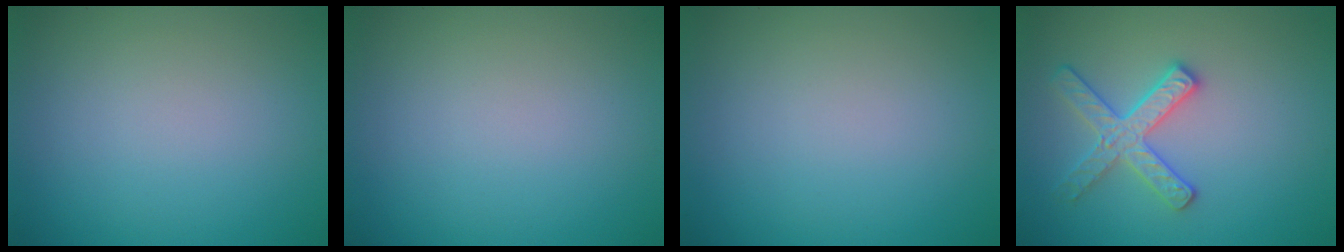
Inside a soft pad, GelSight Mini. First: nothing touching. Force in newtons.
{"total": 0.0}
{"total": 0.0}
{"total": 2.9, "press": 2.9, "slide": 0.4}